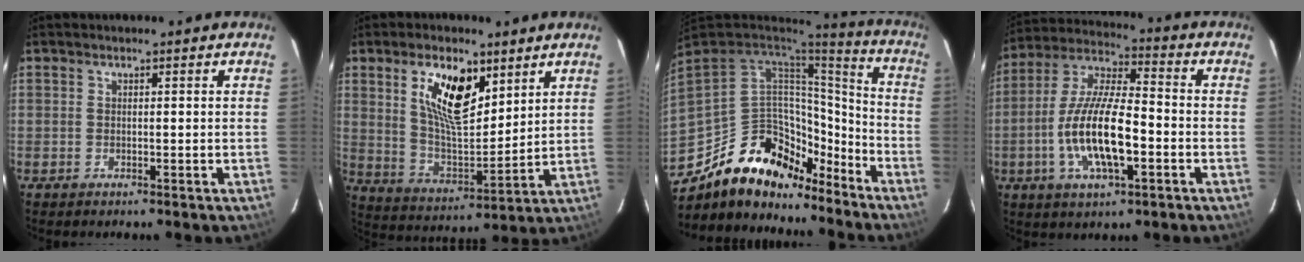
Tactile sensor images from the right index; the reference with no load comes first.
{"total": 13.6, "force": [6.7, 5.9, 10.3], "torque": [-0.186, 0.005, 0.135]}
{"total": 23.6, "force": [-15.9, 13.6, 10.9], "torque": [-0.230, 0.042, -0.239]}
{"total": 15.7, "force": [-4.3, 4.9, 14.3], "torque": [-0.288, -0.004, -0.080]}